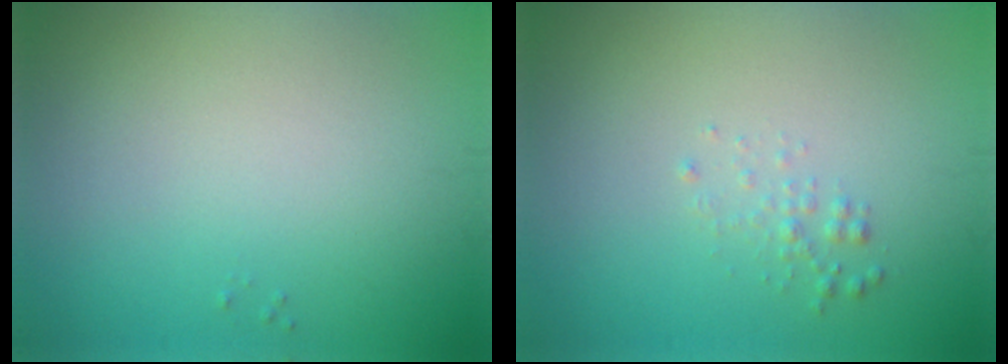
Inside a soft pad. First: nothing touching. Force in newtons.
{"total": 0.9, "press": 0.9, "slide": 0.1}